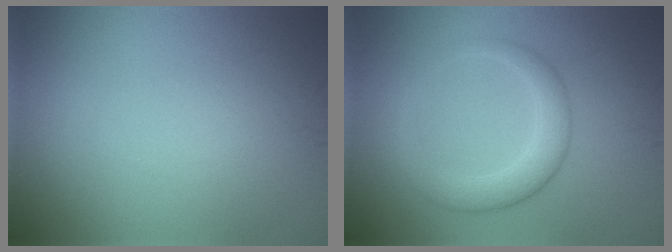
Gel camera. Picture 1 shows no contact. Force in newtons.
{"total": 3.7, "press": 3.7, "slide": 0.3}